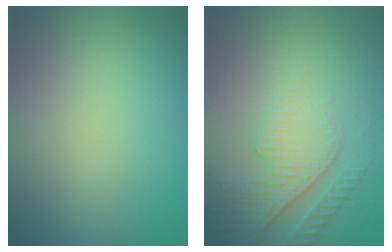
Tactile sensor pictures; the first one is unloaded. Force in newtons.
{"total": 5.0, "press": 3.4, "slide": 3.8}